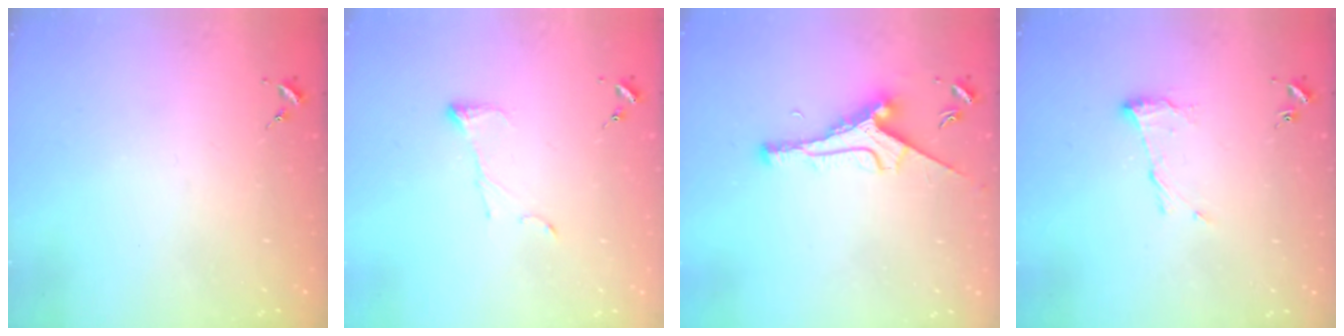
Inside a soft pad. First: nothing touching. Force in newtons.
{"total": 6.7, "press": 6.6, "slide": 0.6}
{"total": 9.2, "press": 9.2, "slide": 0.9}
{"total": 8.2, "press": 8.2, "slide": 0.3}